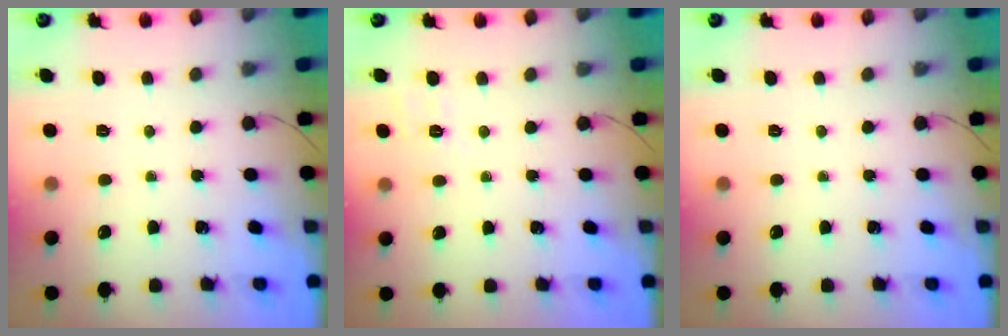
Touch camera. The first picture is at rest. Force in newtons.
{"total": 2.8, "press": 2.3, "slide": 1.7}
{"total": 0.0}